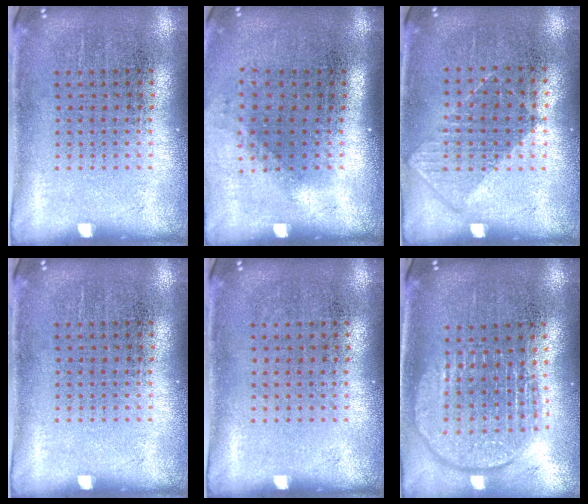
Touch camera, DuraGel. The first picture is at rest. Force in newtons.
{"total": 1.2, "press": 0.9, "slide": 0.9}
{"total": 0.6, "press": 0.4, "slide": 0.4}
{"total": 0.0}
{"total": 0.0}
{"total": 1.9, "press": 1.6, "slide": 1.0}